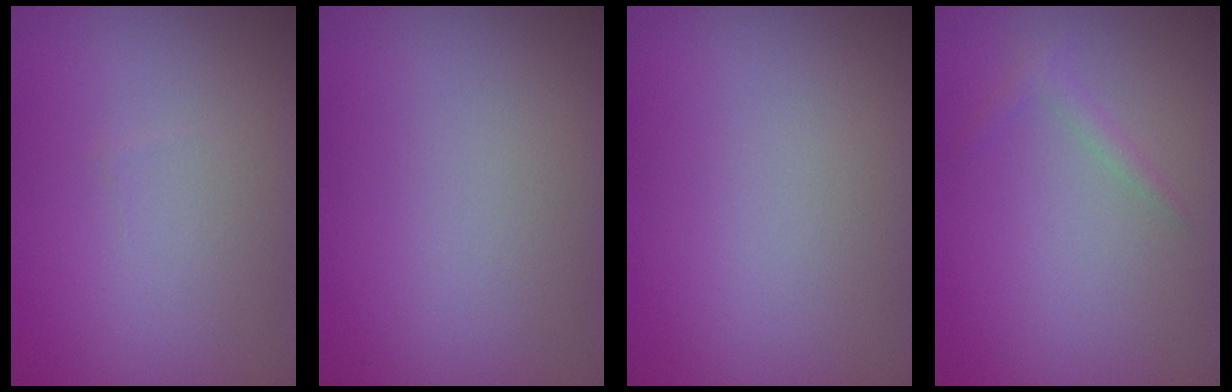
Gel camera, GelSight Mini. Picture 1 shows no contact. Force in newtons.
{"total": 0.0}
{"total": 0.0}
{"total": 0.9, "press": 0.9, "slide": 0.0}